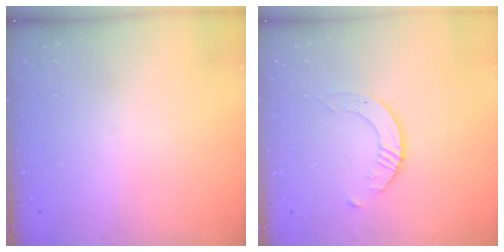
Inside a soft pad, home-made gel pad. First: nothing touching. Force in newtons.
{"total": 2.6, "press": 2.6, "slide": 0.3}